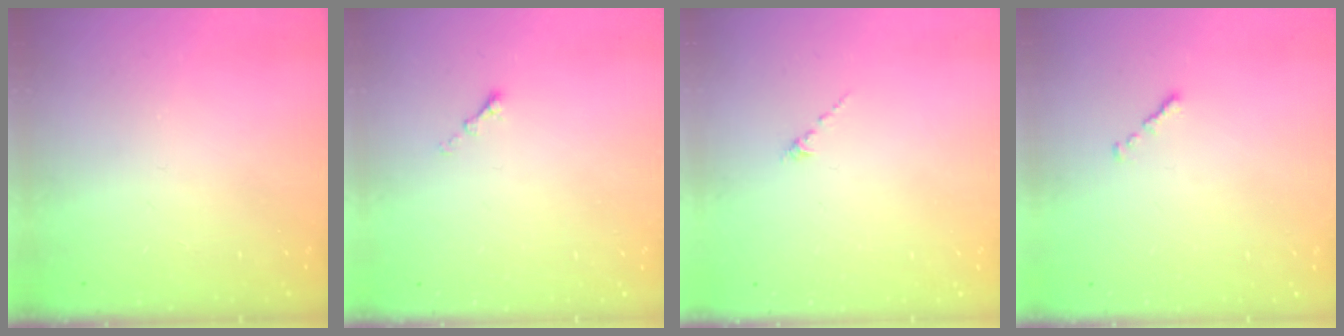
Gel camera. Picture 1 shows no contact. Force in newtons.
{"total": 1.1, "press": 1.0, "slide": 0.5}
{"total": 0.0}
{"total": 0.7, "press": 0.6, "slide": 0.4}